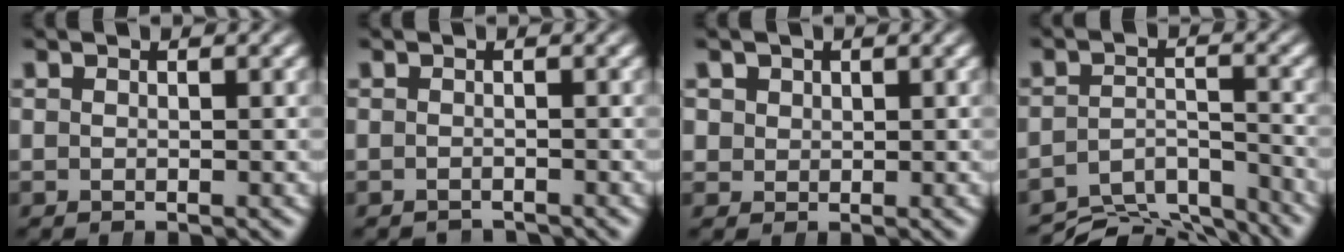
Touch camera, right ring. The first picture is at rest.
{"total": 1.8, "force": [-1.8, -0.1, -0.2], "torque": [0.006, -0.012, -0.026]}
{"total": 2.3, "force": [1.3, 1.7, 0.7], "torque": [-0.013, -0.007, 0.037]}
{"total": 7.9, "force": [-6.5, 2.8, 3.5], "torque": [-0.031, -0.027, -0.098]}